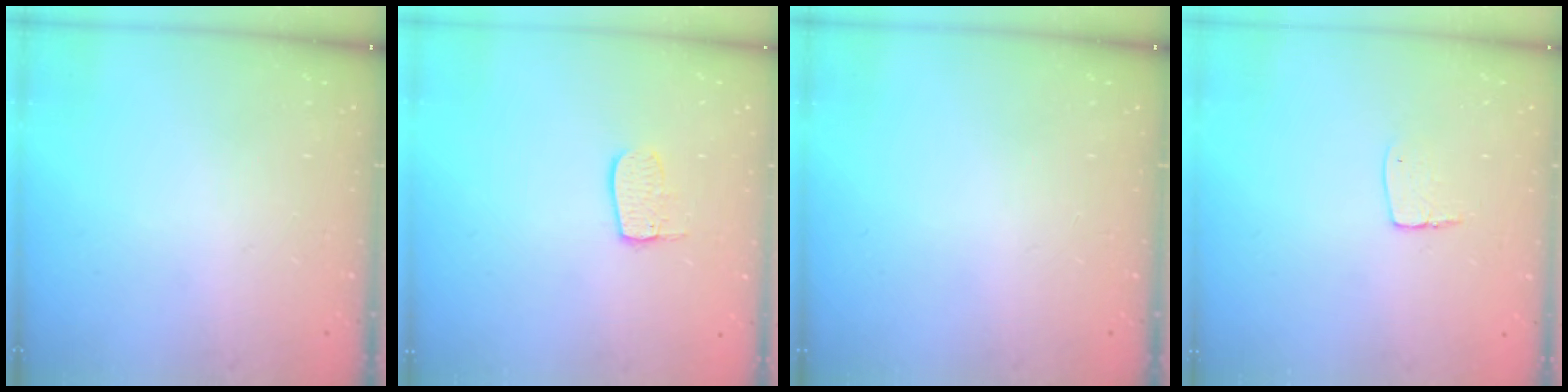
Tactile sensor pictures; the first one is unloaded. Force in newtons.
{"total": 7.2, "press": 7.2, "slide": 0.3}
{"total": 0.0}
{"total": 5.6, "press": 5.6, "slide": 0.4}